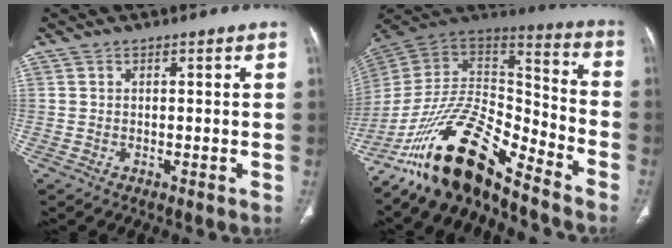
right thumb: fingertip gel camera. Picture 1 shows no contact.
{"total": 21.4, "force": [-15.6, 7.3, 12.6], "torque": [-0.211, 0.095, -0.282]}